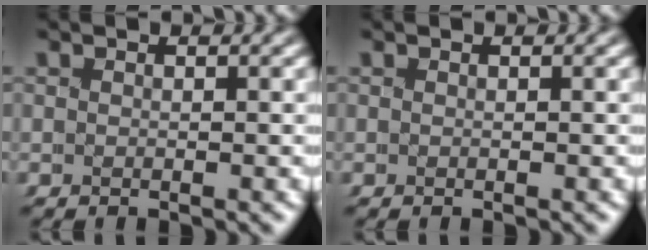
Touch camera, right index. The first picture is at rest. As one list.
[{"total": 0.0}]